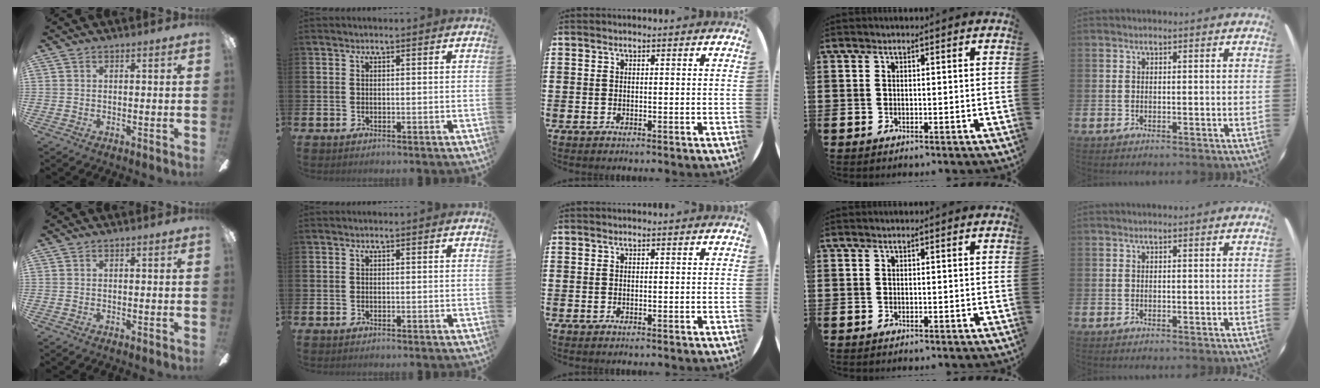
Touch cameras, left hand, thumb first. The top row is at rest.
{}